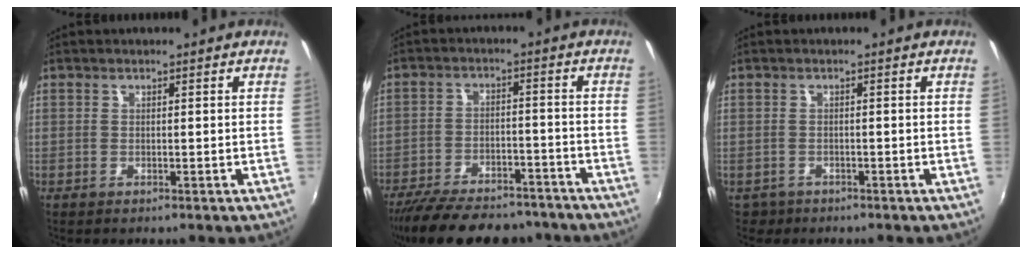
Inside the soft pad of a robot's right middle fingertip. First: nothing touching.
{"total": 19.8, "force": [-16.5, 6.8, 8.6], "torque": [-0.180, -0.012, -0.235]}
{"total": 2.4, "force": [-1.5, 1.9, 0.3], "torque": [-0.014, -0.003, -0.024]}